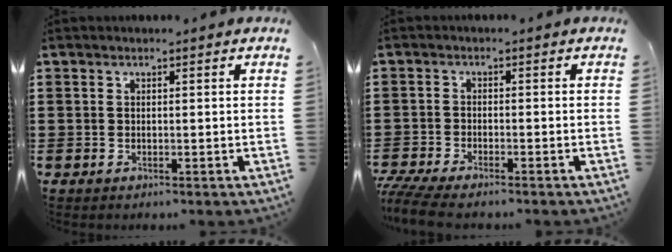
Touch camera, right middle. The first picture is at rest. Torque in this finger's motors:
{"motor_torque": [1.07, -0.37, 0.30, 0.04]}